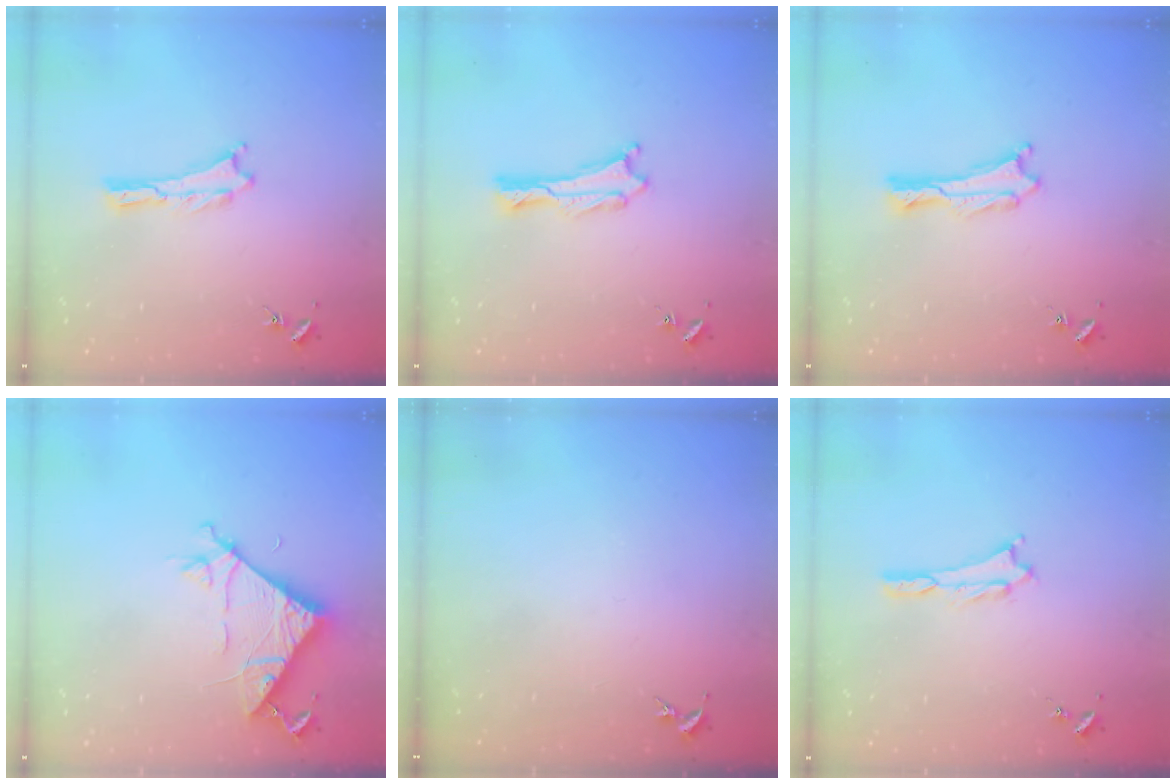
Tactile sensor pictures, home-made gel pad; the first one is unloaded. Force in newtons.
{"total": 0.8, "press": 0.7, "slide": 0.2}
{"total": 0.8, "press": 0.7, "slide": 0.2}
{"total": 7.3, "press": 7.3, "slide": 0.6}
{"total": 0.0}
{"total": 0.7, "press": 0.7, "slide": 0.3}